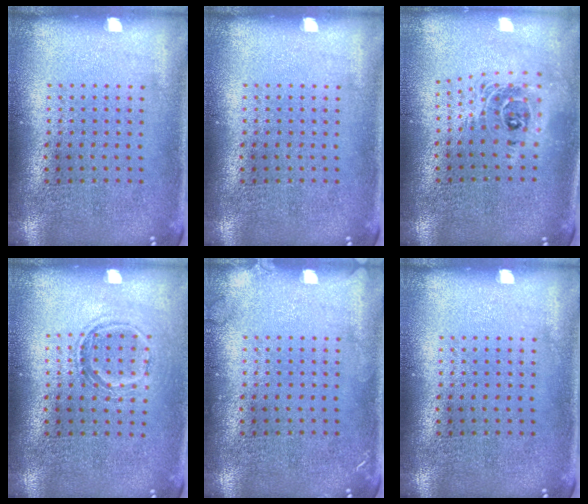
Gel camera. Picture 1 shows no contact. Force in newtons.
{"total": 0.0}
{"total": 1.8, "press": 1.4, "slide": 1.1}
{"total": 1.2, "press": 1.0, "slide": 0.6}
{"total": 0.8, "press": 0.8, "slide": 0.1}
{"total": 0.0}